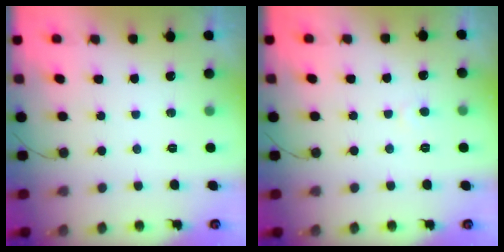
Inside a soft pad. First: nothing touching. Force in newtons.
{"total": 3.6, "press": 3.6, "slide": 0.3}